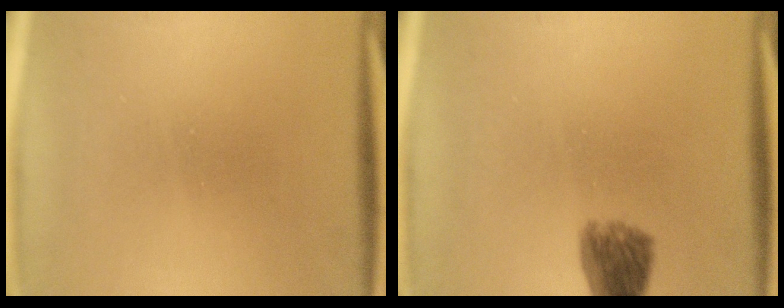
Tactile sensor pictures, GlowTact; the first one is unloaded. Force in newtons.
{"total": 7.2}